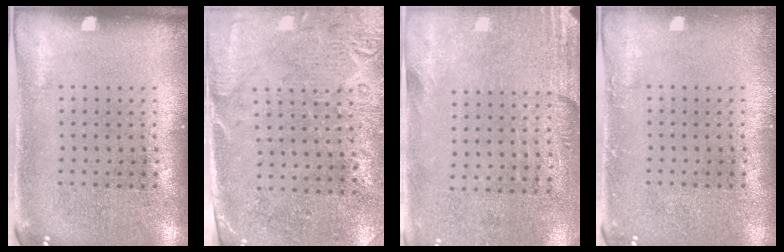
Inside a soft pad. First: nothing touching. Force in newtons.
{"total": 2.8, "press": 2.4, "slide": 1.4}
{"total": 2.8, "press": 2.4, "slide": 1.4}
{"total": 0.7, "press": 0.7, "slide": 0.1}